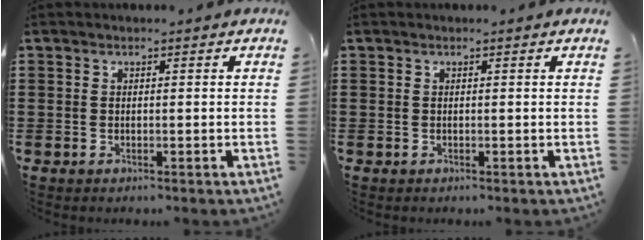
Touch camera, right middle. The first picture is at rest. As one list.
[{"total": 0.0}]